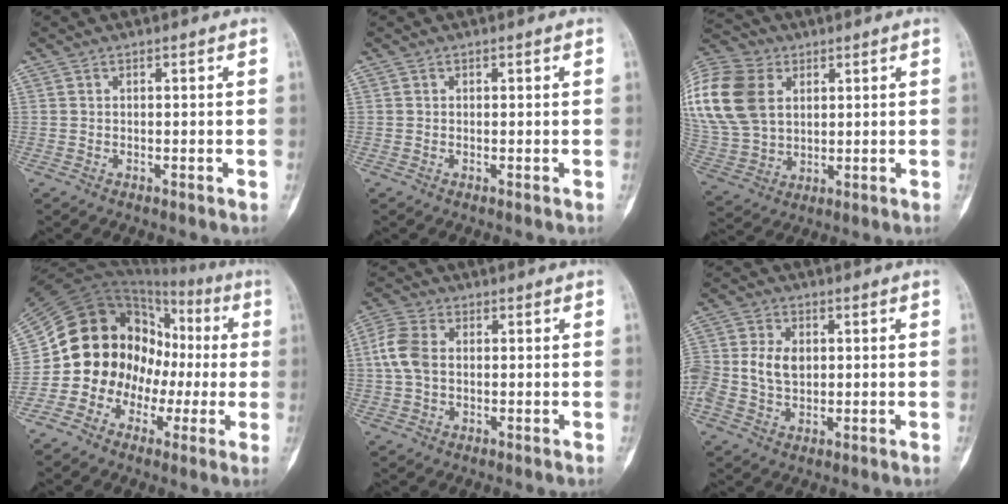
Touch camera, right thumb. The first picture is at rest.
{"total": 0.0}
{"total": 21.4, "force": [6.0, 15.6, 13.4], "torque": [-0.307, 0.014, 0.117]}
{"total": 16.4, "force": [-3.1, 14.2, 7.5], "torque": [-0.066, 0.103, -0.052]}
{"total": 6.7, "force": [0.4, 4.6, 4.9], "torque": [-0.115, 0.014, 0.001]}
{"total": 8.0, "force": [0.3, 5.9, 5.4], "torque": [-0.109, 0.009, 0.006]}